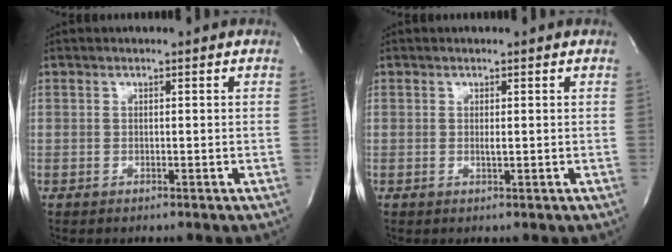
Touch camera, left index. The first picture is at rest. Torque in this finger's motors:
{"motor_torque": [0.36, -0.03, -0.01, 0.00]}